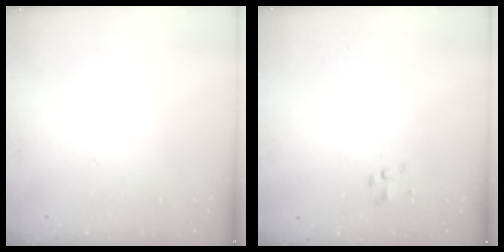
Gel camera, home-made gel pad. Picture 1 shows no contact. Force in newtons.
{"total": 1.8, "press": 1.7, "slide": 0.5}